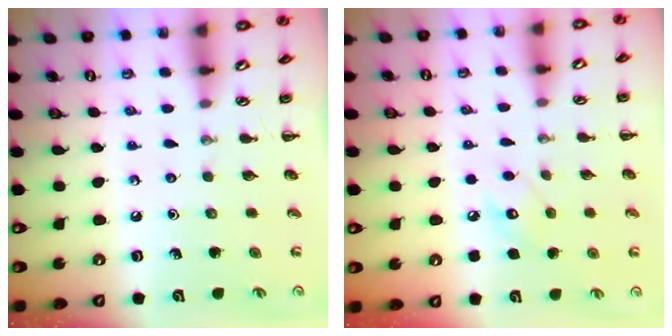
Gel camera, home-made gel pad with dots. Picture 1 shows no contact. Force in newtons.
{"total": 7.1, "press": 6.9, "slide": 1.5}